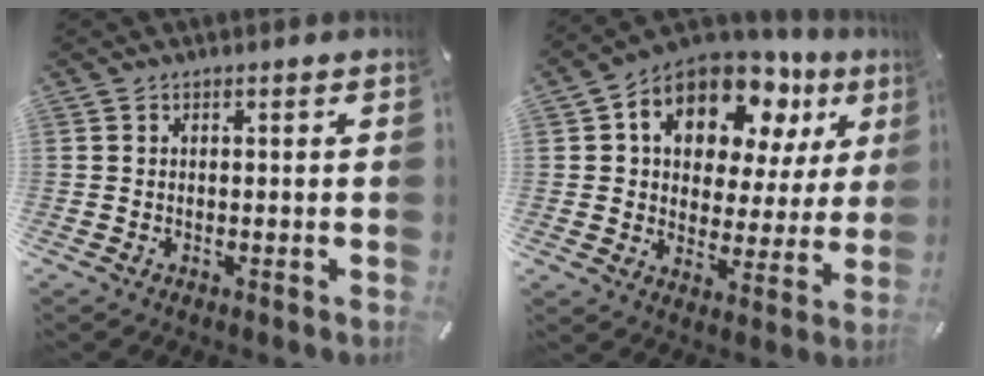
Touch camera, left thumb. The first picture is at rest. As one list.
[{"total": 14.8, "force": [9.1, 9.2, 7.3], "torque": [-0.127, -0.060, 0.160]}]